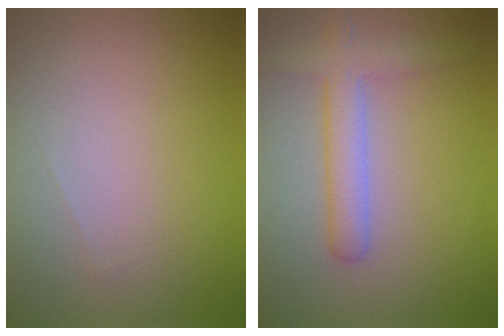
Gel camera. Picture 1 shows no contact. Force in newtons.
{"total": 3.0, "press": 3.0, "slide": 0.2}